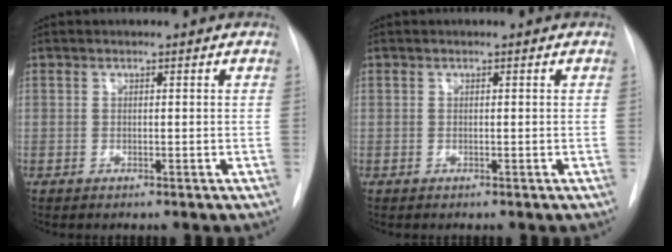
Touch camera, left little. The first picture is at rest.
{"total": 0.0}